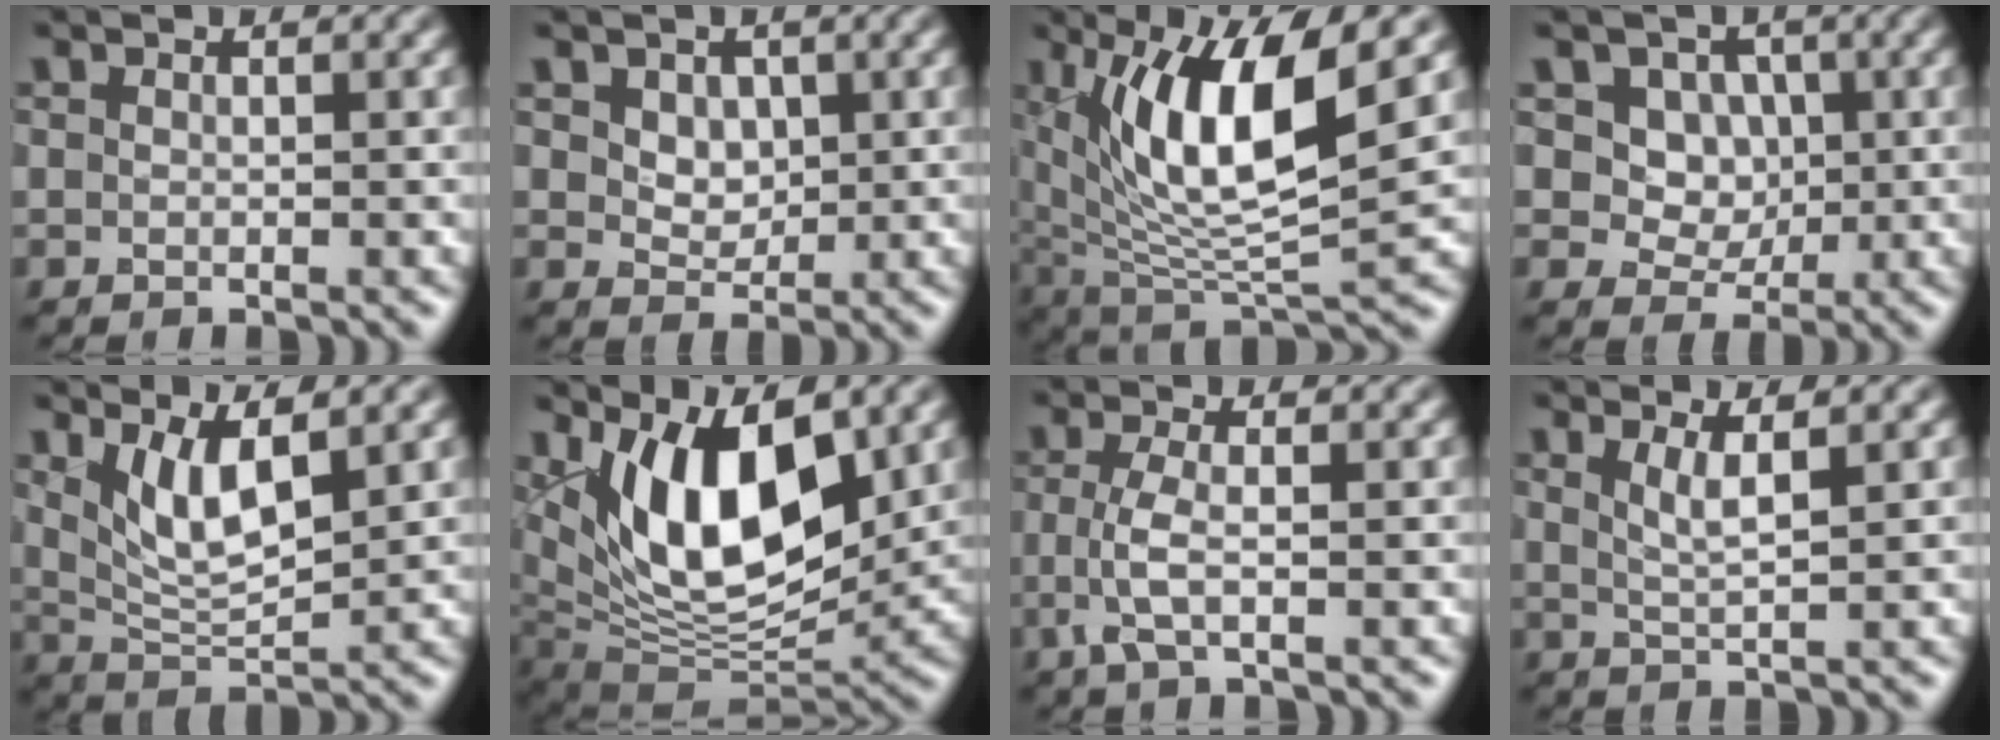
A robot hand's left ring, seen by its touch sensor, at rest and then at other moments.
{"total": 2.8, "force": [1.1, 2.1, 1.4], "torque": [-0.036, -0.009, 0.028]}
{"total": 10.8, "force": [3.9, 3.2, 9.5], "torque": [-0.171, -0.008, 0.076]}
{"total": 7.9, "force": [2.8, 6.3, 3.8], "torque": [-0.059, 0.012, 0.025]}
{"total": 4.7, "force": [2.0, 1.4, 4.0], "torque": [-0.083, -0.010, 0.044]}
{"total": 11.5, "force": [3.8, 5.3, 9.5], "torque": [-0.151, -0.014, 0.066]}
{"total": 2.9, "force": [-0.7, 0.8, 2.8], "torque": [-0.067, -0.001, -0.017]}
{"total": 2.5, "force": [1.1, 0.6, 2.2], "torque": [-0.037, -0.003, 0.020]}